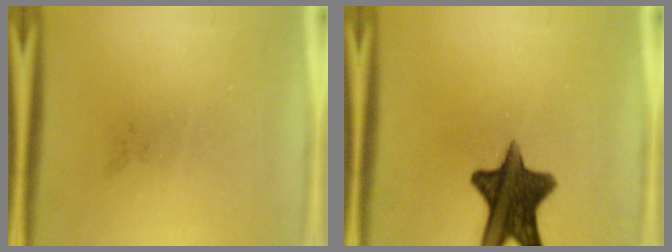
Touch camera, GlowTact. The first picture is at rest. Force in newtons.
{"total": 12.8}